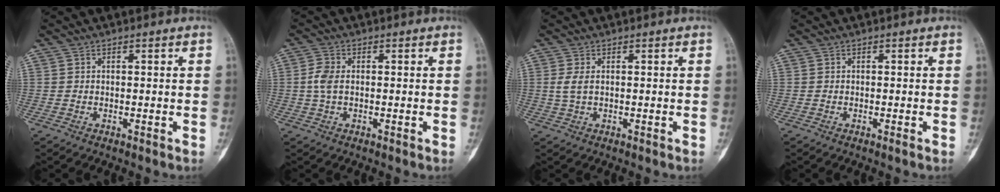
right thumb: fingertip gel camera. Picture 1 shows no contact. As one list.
[{"total": 3.4, "force": [0.2, 2.0, 2.8], "torque": [-0.071, 0.006, 0.000]}, {"total": 2.3, "force": [0.5, 1.1, 1.9], "torque": [-0.053, 0.004, 0.015]}, {"total": 0.0}]